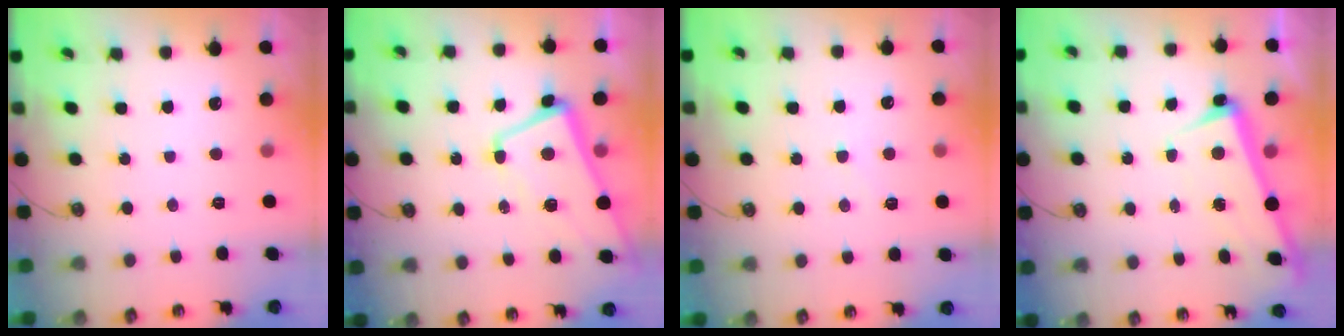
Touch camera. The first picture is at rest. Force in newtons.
{"total": 1.5, "press": 1.2, "slide": 0.8}
{"total": 0.9, "press": 0.4, "slide": 0.8}
{"total": 2.3, "press": 2.2, "slide": 0.7}